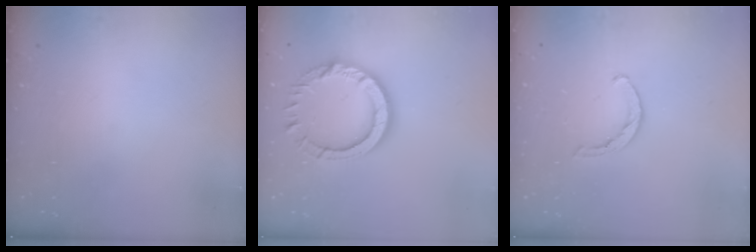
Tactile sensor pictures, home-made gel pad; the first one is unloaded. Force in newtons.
{"total": 12.8, "press": 12.7, "slide": 1.4}
{"total": 3.6, "press": 3.5, "slide": 0.8}